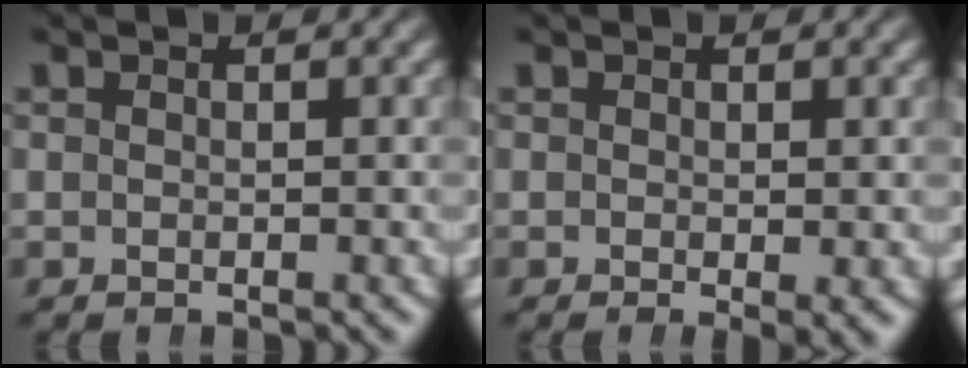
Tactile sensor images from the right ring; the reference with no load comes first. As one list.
[{"total": 1.4, "force": [-0.3, 0.2, 1.3], "torque": [-0.017, -0.009, -0.001]}]